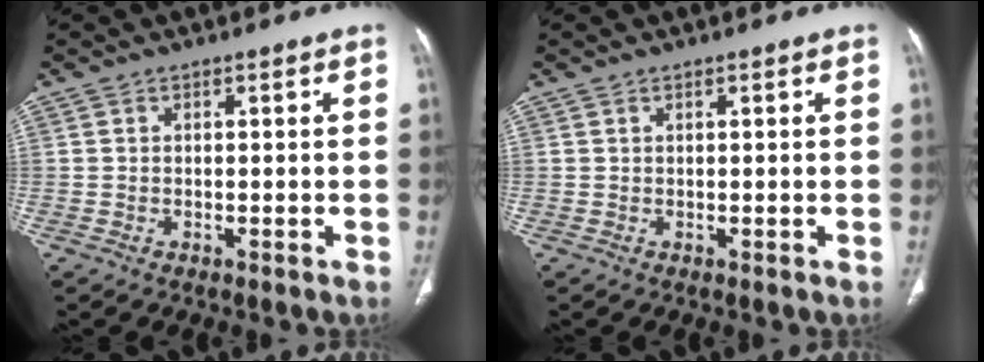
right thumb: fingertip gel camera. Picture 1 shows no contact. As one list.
[{"total": 0.0}]